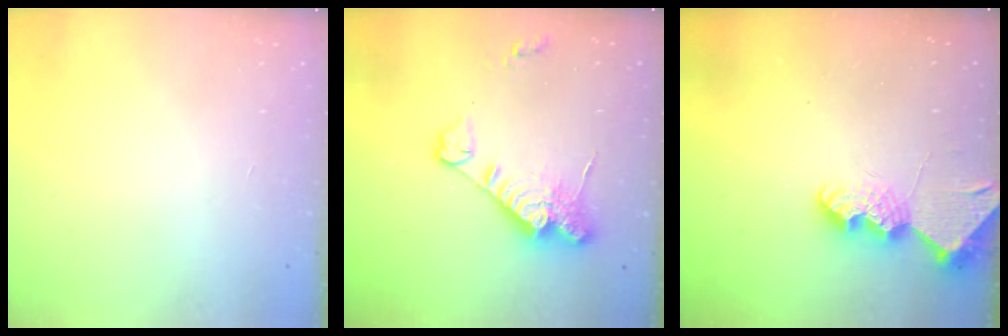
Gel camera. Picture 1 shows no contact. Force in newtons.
{"total": 14.1, "press": 14.0, "slide": 1.5}
{"total": 9.1, "press": 9.0, "slide": 0.7}